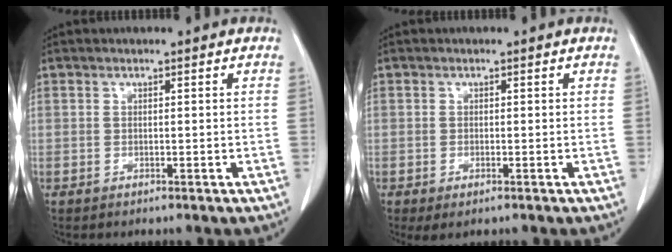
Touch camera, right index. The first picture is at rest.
{"total": 1.9, "force": [-1.0, 0.7, 1.5], "torque": [-0.027, -0.005, -0.010]}